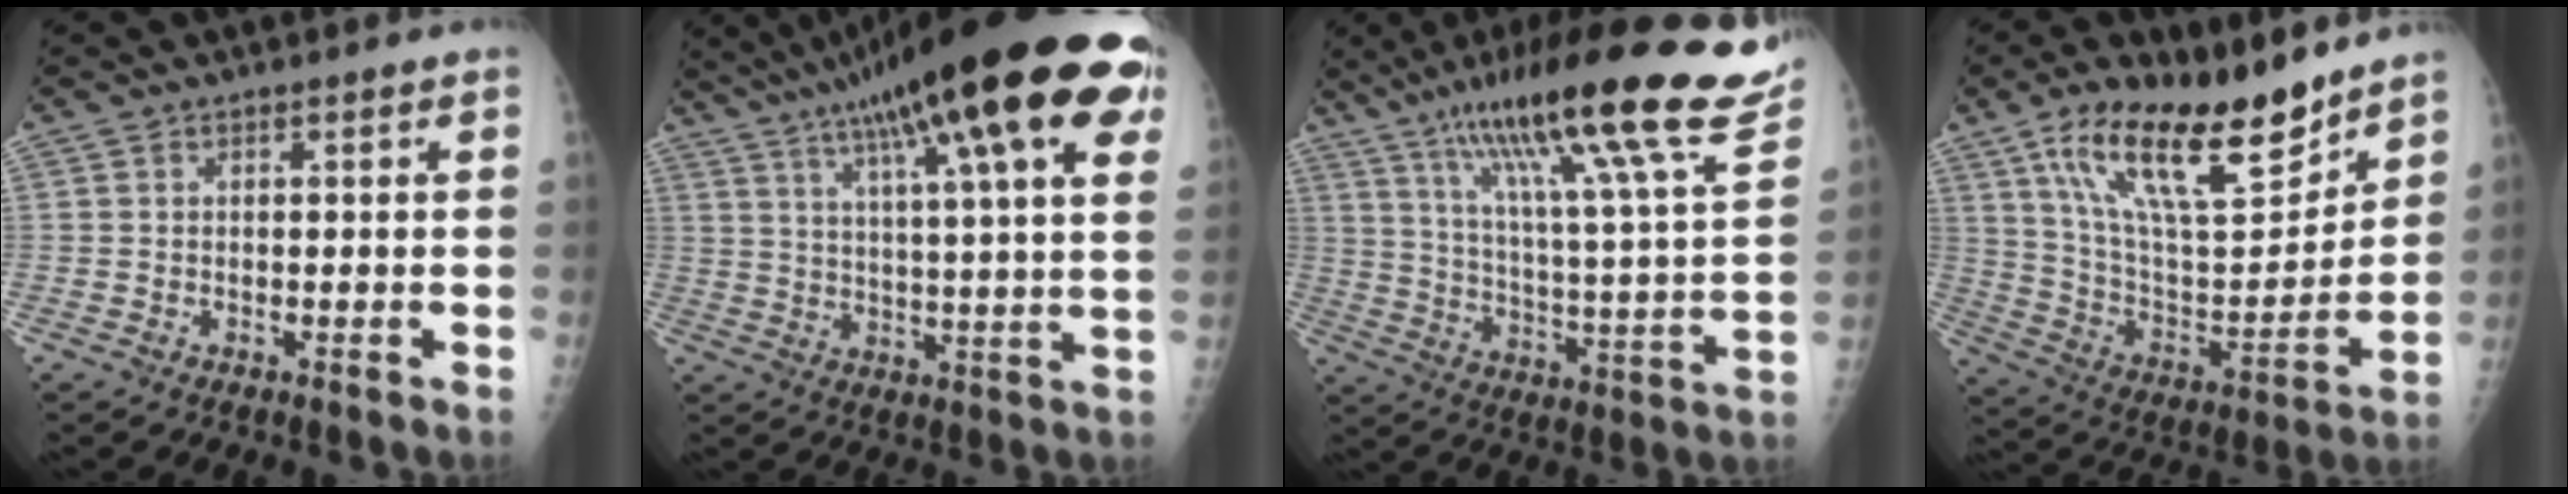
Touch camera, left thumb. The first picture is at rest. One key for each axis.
{"total": 29.4, "fx": 15.6, "fy": 5.6, "fz": 24.2, "tx": -0.339, "ty": 0.001, "tz": 0.226}
{"total": 29.1, "fx": 19.6, "fy": 3.7, "fz": 21.1, "tx": -0.319, "ty": -0.056, "tz": 0.300}
{"total": 22.5, "fx": 15.1, "fy": 7.3, "fz": 15.0, "tx": -0.224, "ty": -0.066, "tz": 0.271}